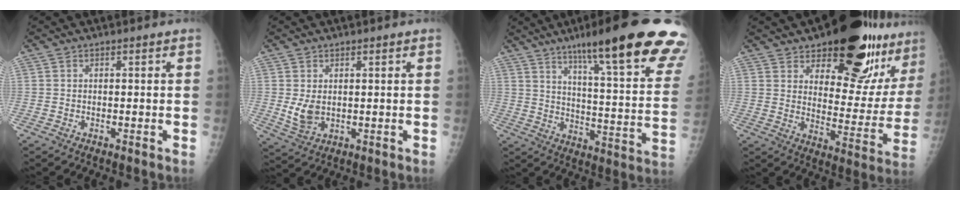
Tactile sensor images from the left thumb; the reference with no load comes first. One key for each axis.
{"total": 4.6, "fx": 0.6, "fy": 3.3, "fz": 3.2, "tx": -0.049, "ty": -0.014, "tz": 0.021}
{"total": 27.0, "fx": 17.1, "fy": 3.5, "fz": 20.6, "tx": -0.264, "ty": -0.061, "tz": 0.241}
{"total": 24.3, "fx": 17.1, "fy": 9.5, "fz": 14.4, "tx": -0.152, "ty": -0.097, "tz": 0.226}